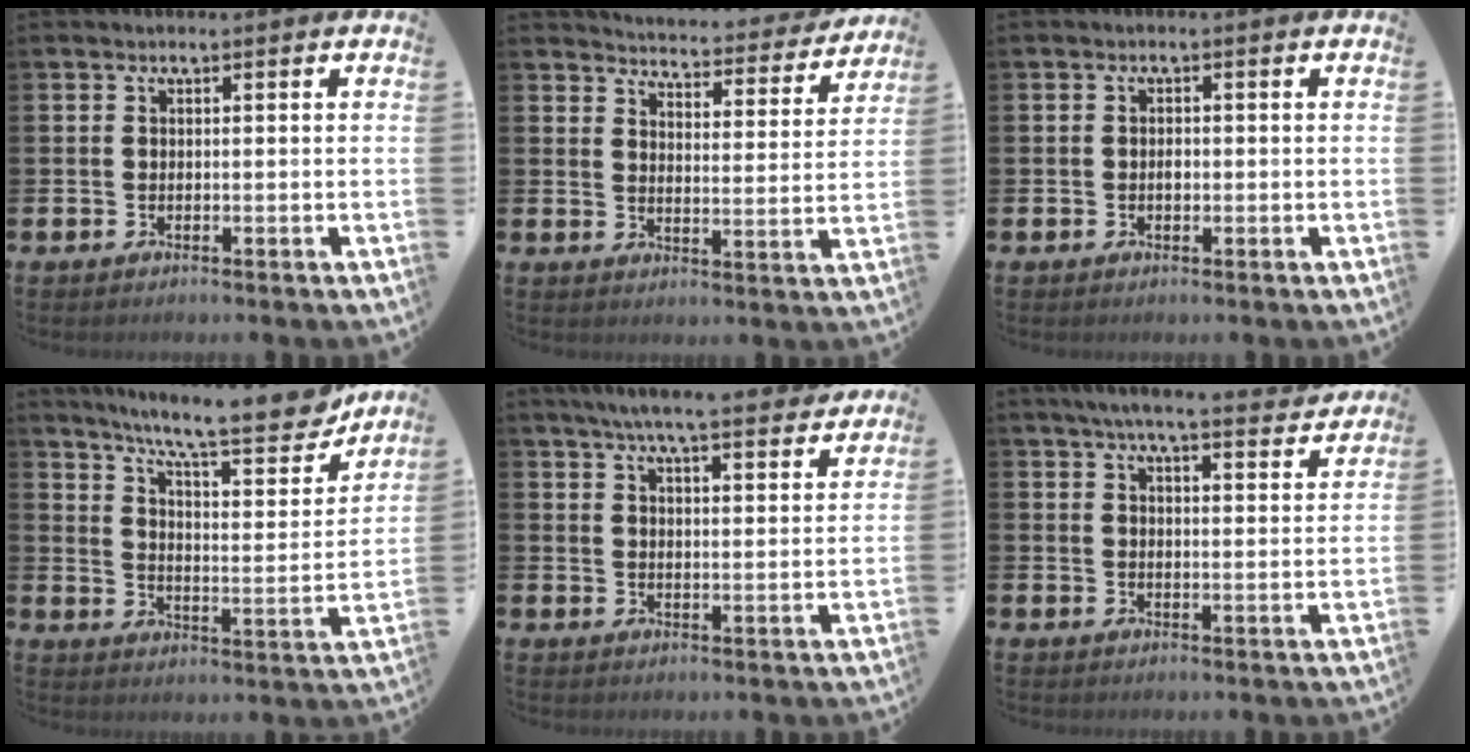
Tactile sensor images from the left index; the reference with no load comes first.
{"total": 4.4, "force": [4.4, 0.5, 0.4], "torque": [-0.025, -0.039, 0.072]}
{"total": 1.0, "force": [-0.1, 0.7, 0.7], "torque": [-0.011, 0.003, -0.004]}
{"total": 11.9, "force": [10.1, 1.7, 6.1], "torque": [-0.122, -0.060, 0.168]}
{"total": 6.7, "force": [6.3, 0.2, 2.2], "torque": [-0.052, -0.034, 0.109]}
{"total": 6.0, "force": [5.7, 0.3, 2.1], "torque": [-0.048, -0.029, 0.098]}